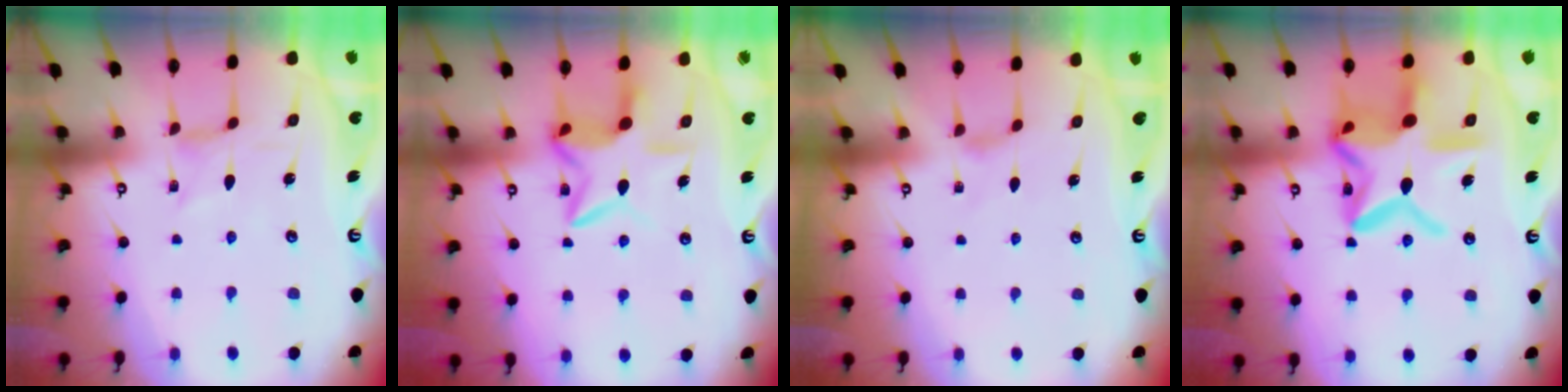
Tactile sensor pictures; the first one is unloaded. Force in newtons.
{"total": 10.9, "press": 10.9, "slide": 1.1}
{"total": 0.7, "press": 0.6, "slide": 0.3}
{"total": 20.4, "press": 20.4, "slide": 1.5}